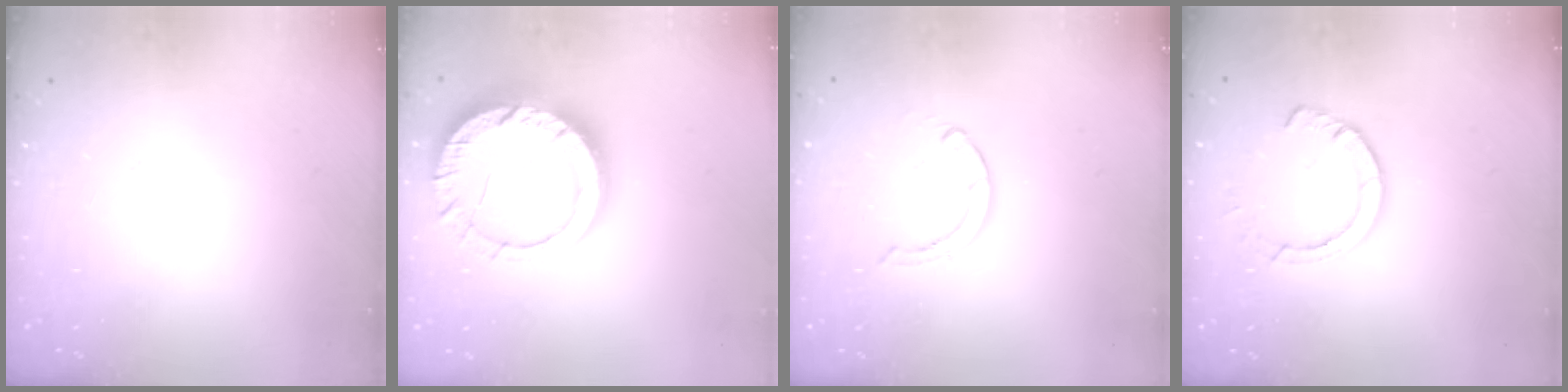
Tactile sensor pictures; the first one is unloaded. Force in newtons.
{"total": 18.4, "press": 18.3, "slide": 1.7}
{"total": 3.7, "press": 3.6, "slide": 0.4}
{"total": 7.5, "press": 7.4, "slide": 1.0}